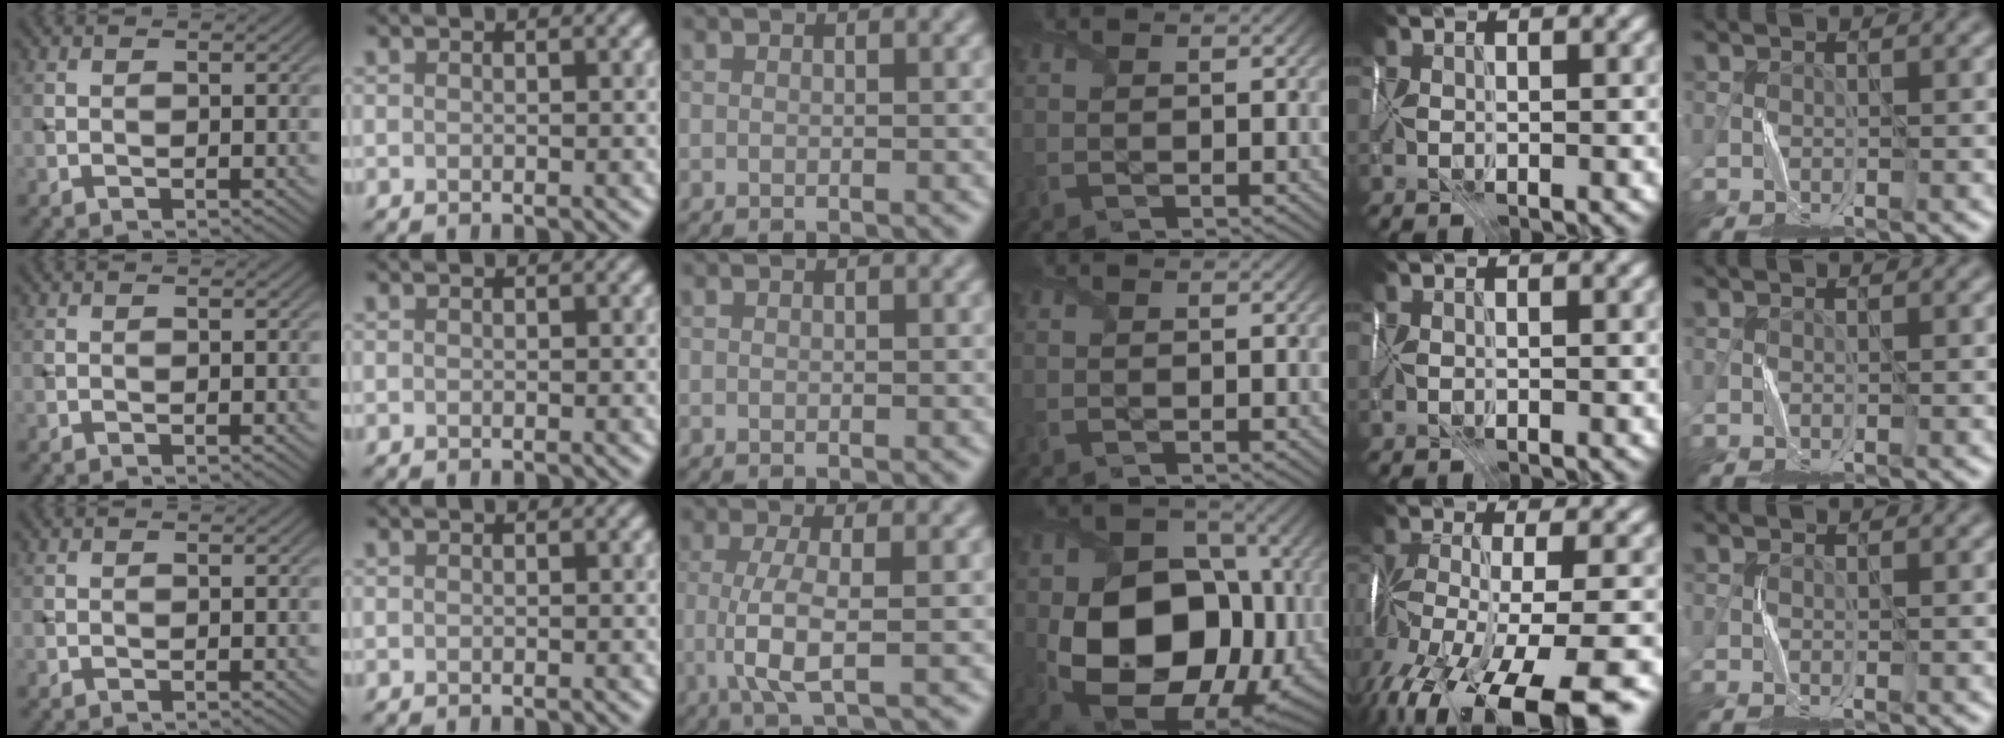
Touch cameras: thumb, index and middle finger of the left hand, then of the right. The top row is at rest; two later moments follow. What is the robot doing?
{"motion": "fold", "object": "map"}